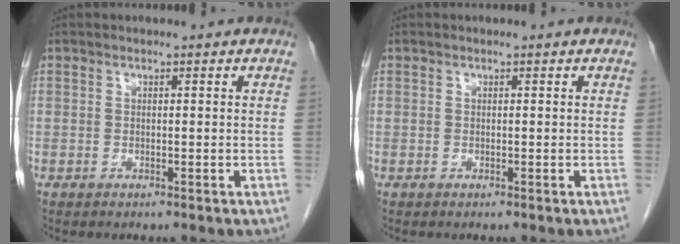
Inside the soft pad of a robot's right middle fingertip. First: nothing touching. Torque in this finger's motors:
{"motor_torque": [-0.30, -0.11, -0.01, -0.01]}